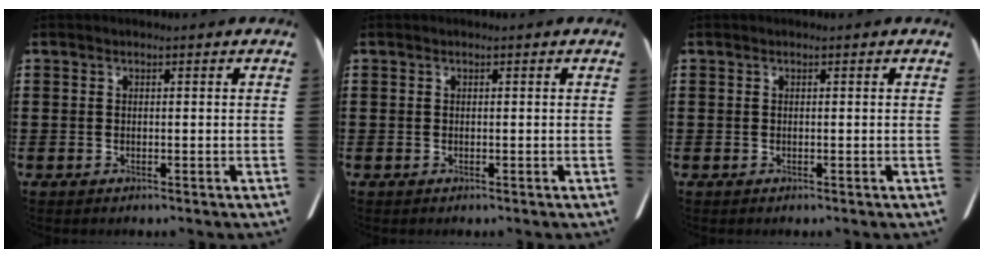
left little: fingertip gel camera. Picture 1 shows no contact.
{"total": 0.0}
{"total": 0.0}